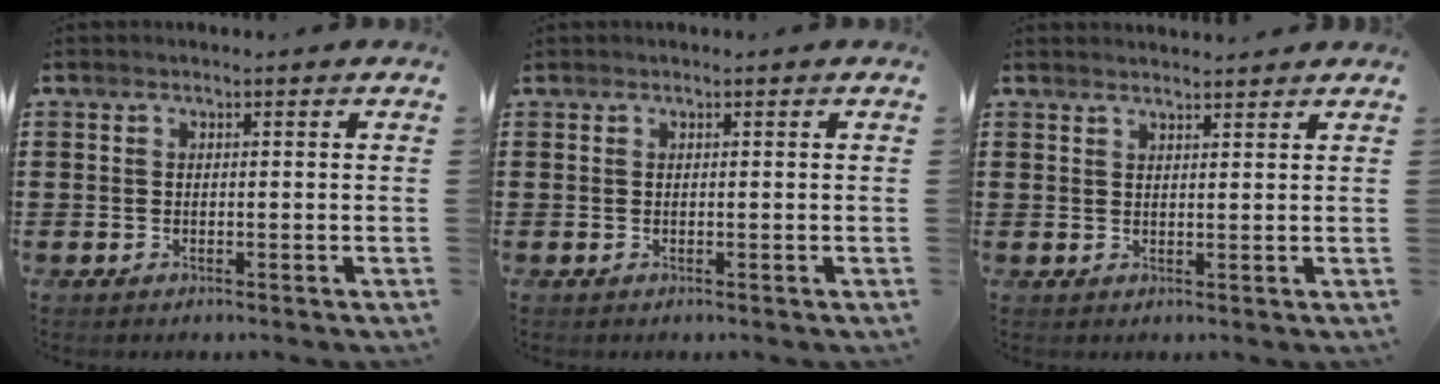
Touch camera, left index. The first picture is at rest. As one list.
[{"total": 0.0}, {"total": 1.6, "force": [1.5, 0.0, 0.2], "torque": [-0.008, 0.002, 0.030]}]